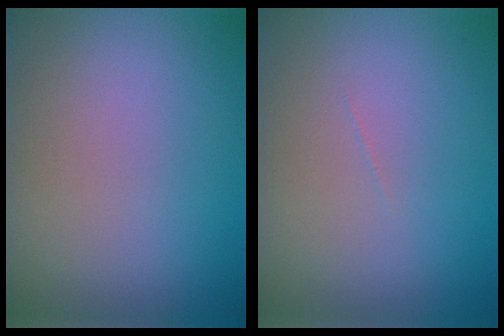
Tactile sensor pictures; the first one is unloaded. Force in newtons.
{"total": 0.0}